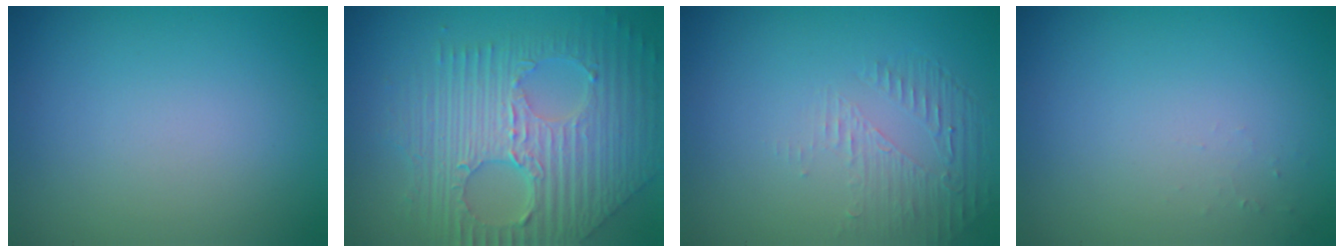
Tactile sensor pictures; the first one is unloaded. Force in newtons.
{"total": 8.9, "press": 6.0, "slide": 6.6}
{"total": 1.7, "press": 0.6, "slide": 1.6}
{"total": 0.5, "press": 0.5, "slide": 0.1}